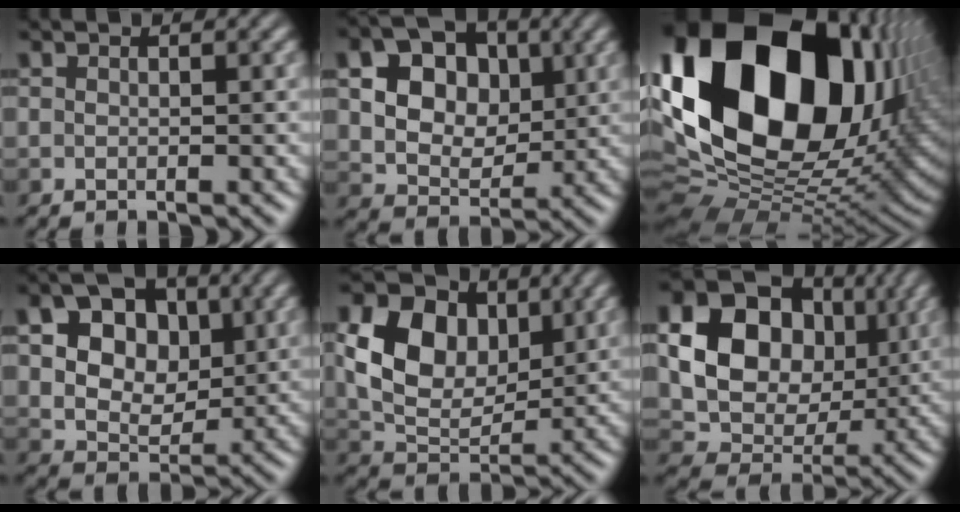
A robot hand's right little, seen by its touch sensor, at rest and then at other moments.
{"total": 14.2, "force": [4.6, 11.1, 7.5], "torque": [-0.136, 0.035, 0.083]}
{"total": 22.9, "force": [7.1, 15.0, 15.8], "torque": [-0.343, 0.020, 0.136]}
{"total": 13.0, "force": [4.4, 9.7, 7.6], "torque": [-0.116, 0.041, 0.077]}
{"total": 9.0, "force": [2.3, 6.4, 6.0], "torque": [-0.125, -0.003, 0.036]}
{"total": 15.9, "force": [3.7, 12.7, 8.7], "torque": [-0.186, 0.030, 0.077]}